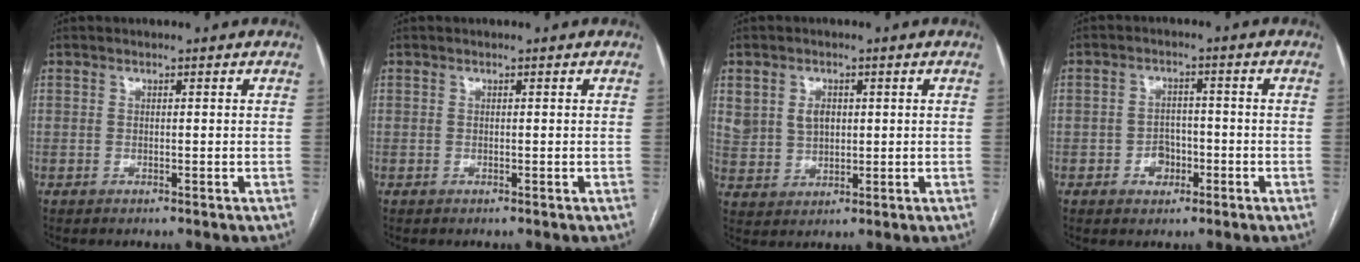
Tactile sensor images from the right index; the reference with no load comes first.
{"total": 0.0}
{"total": 7.0, "force": [2.3, 5.8, 3.3], "torque": [-0.080, 0.015, 0.058]}
{"total": 3.6, "force": [-1.3, 2.9, 1.8], "torque": [-0.026, 0.010, -0.016]}